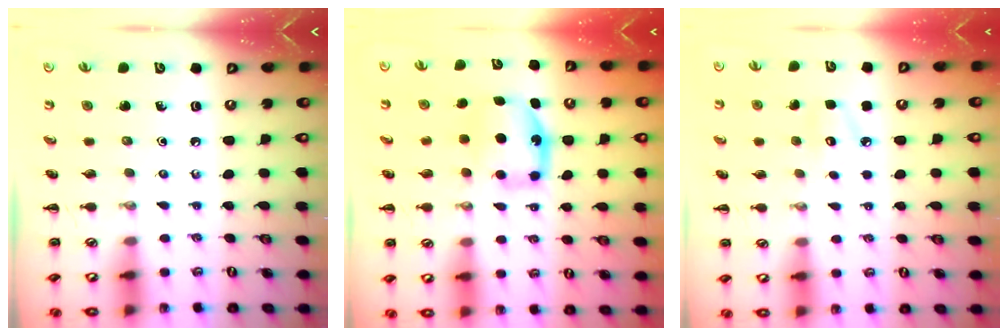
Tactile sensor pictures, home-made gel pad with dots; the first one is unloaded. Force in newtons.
{"total": 6.5, "press": 6.4, "slide": 0.7}
{"total": 6.3, "press": 6.1, "slide": 1.7}